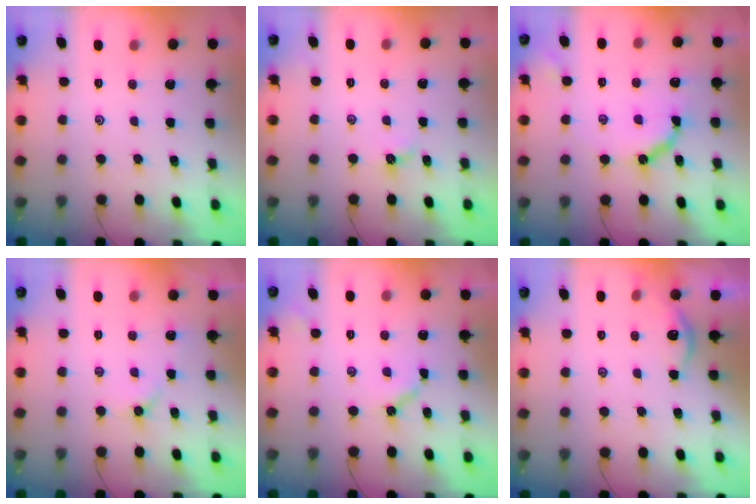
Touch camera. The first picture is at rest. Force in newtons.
{"total": 3.0, "press": 3.0, "slide": 0.4}
{"total": 9.6, "press": 9.5, "slide": 0.9}
{"total": 3.8, "press": 3.7, "slide": 0.5}
{"total": 5.3, "press": 5.3, "slide": 0.5}
{"total": 5.1, "press": 5.1, "slide": 0.4}